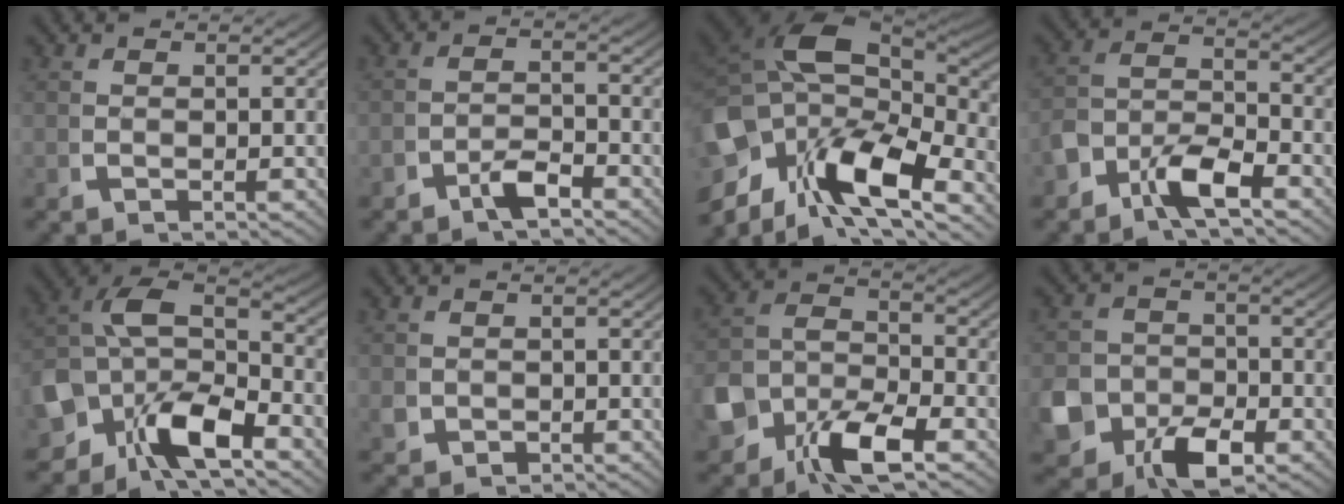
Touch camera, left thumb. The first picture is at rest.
{"total": 2.3, "force": [-1.6, 1.0, 1.2], "torque": [-0.019, -0.003, -0.033]}
{"total": 18.3, "force": [-0.5, 12.0, 13.7], "torque": [-0.271, -0.047, 0.011]}
{"total": 5.3, "force": [-2.0, 3.5, 3.5], "torque": [-0.080, -0.019, -0.038]}
{"total": 12.8, "force": [-1.0, 9.5, 8.5], "torque": [-0.203, -0.041, -0.016]}
{"total": 1.9, "force": [-0.3, 1.8, 0.5], "torque": [-0.019, -0.007, -0.003]}
{"total": 8.5, "force": [-3.0, 6.1, 5.0], "torque": [-0.121, -0.035, -0.048]}
{"total": 7.5, "force": [-3.2, 5.6, 3.8], "torque": [-0.093, -0.043, -0.044]}